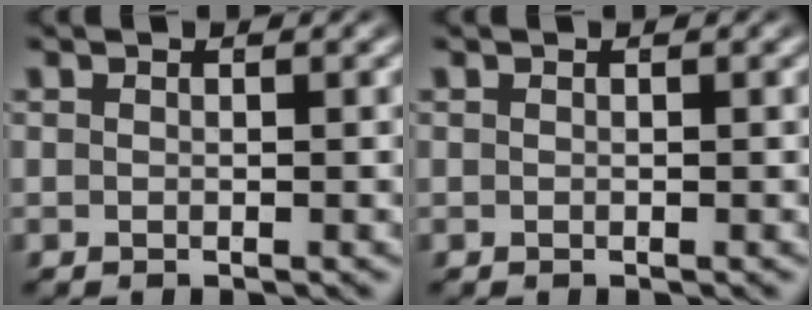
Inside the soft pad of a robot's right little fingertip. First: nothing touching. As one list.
[{"total": 0.0}]